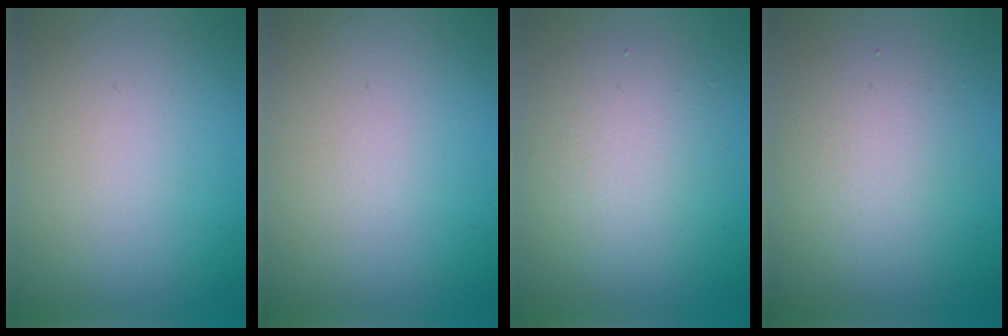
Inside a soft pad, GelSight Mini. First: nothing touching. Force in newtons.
{"total": 0.0}
{"total": 4.6, "press": 4.6, "slide": 0.4}
{"total": 3.6, "press": 3.6, "slide": 0.2}